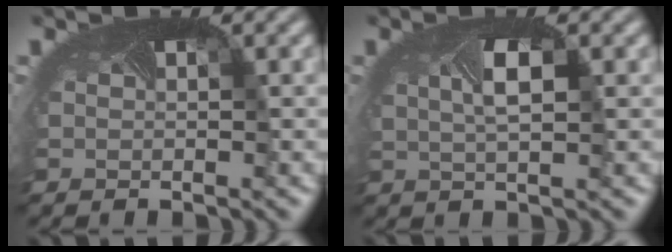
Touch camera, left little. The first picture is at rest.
{"total": 2.5, "force": [0.3, 0.9, 2.3], "torque": [-0.058, -0.001, 0.008]}